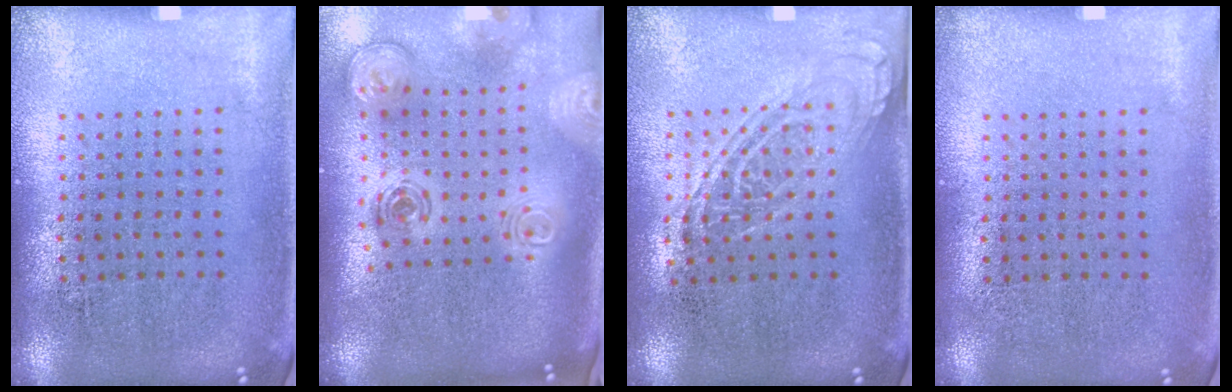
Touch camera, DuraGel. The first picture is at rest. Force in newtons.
{"total": 2.6, "press": 1.8, "slide": 1.8}
{"total": 1.4, "press": 1.2, "slide": 0.8}
{"total": 0.0}